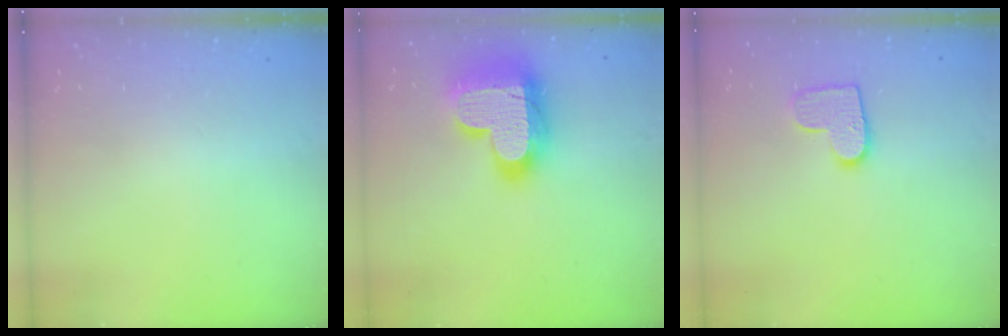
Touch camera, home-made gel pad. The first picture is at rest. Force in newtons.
{"total": 26.7, "press": 26.6, "slide": 1.8}
{"total": 10.3, "press": 10.3, "slide": 0.4}